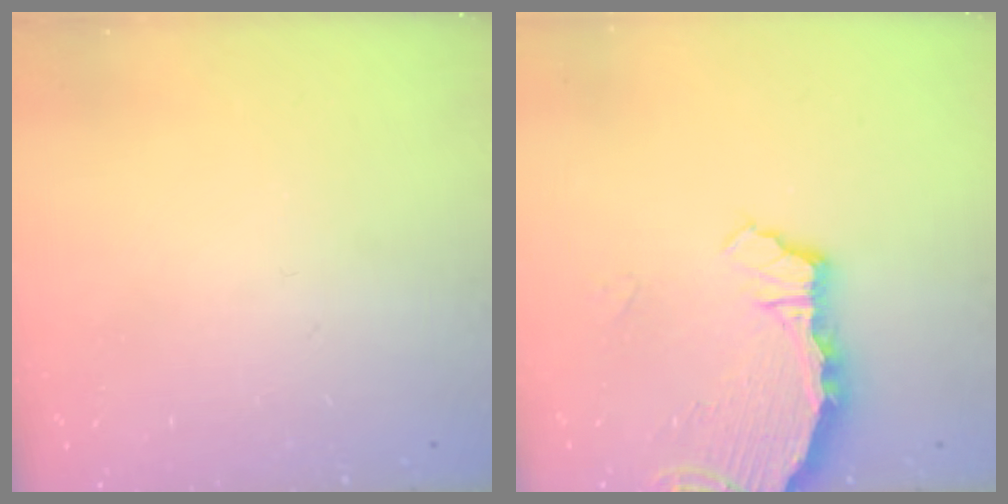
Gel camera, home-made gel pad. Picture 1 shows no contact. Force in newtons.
{"total": 4.0, "press": 4.0, "slide": 0.2}